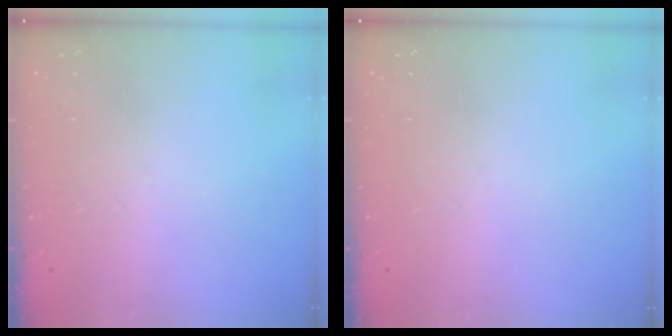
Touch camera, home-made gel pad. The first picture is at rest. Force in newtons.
{"total": 0.0}